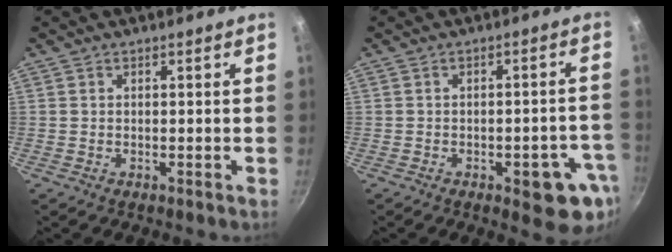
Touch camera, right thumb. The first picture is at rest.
{"total": 9.8, "force": [-4.0, 3.9, 8.1], "torque": [-0.060, 0.018, -0.047]}